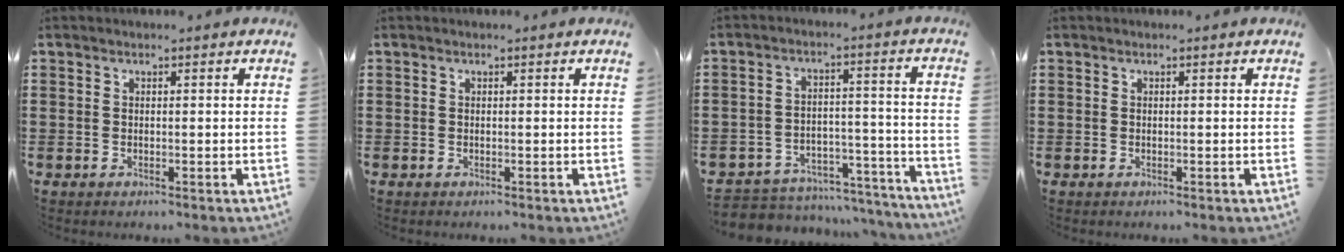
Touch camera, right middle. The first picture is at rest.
{"total": 0.0}
{"total": 5.4, "force": [-5.3, 1.2, 0.6], "torque": [-0.009, 0.017, -0.106]}
{"total": 0.0}